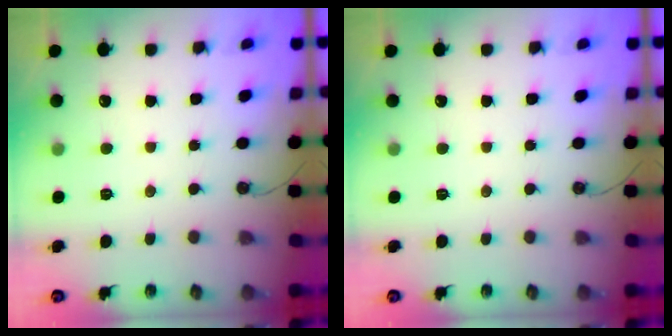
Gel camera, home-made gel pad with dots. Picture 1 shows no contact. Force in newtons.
{"total": 0.0}